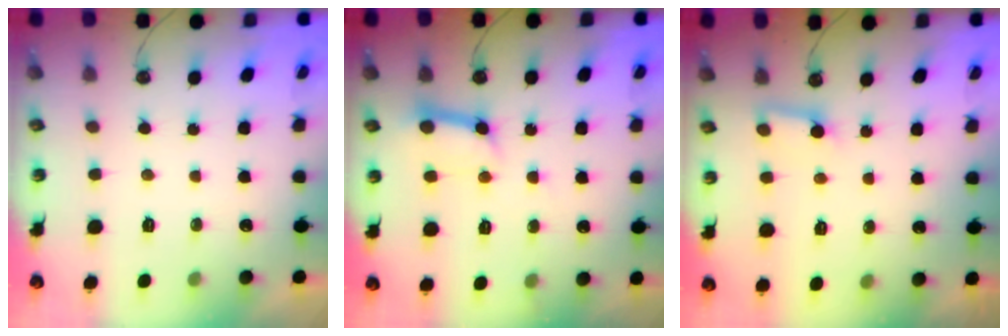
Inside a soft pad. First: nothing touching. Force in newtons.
{"total": 11.3, "press": 11.2, "slide": 1.5}
{"total": 3.5, "press": 3.5, "slide": 0.4}